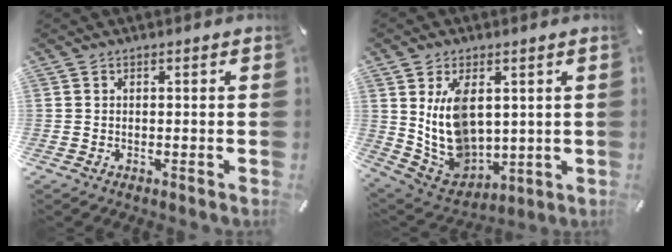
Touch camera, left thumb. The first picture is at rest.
{"total": 12.3, "force": [3.6, 8.8, 7.9], "torque": [-0.180, -0.023, 0.071]}